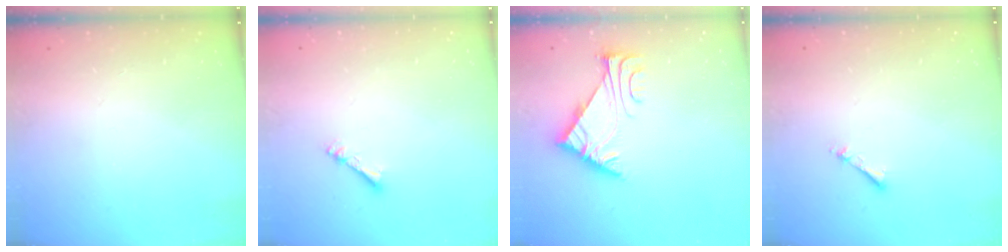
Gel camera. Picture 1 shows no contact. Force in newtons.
{"total": 2.4, "press": 2.4, "slide": 0.4}
{"total": 5.4, "press": 5.3, "slide": 1.1}
{"total": 2.7, "press": 2.7, "slide": 0.4}